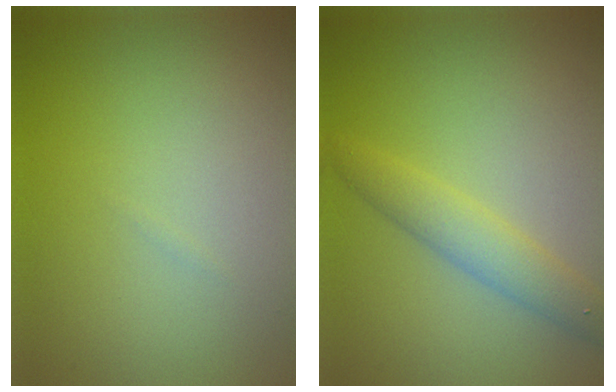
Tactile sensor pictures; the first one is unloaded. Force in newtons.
{"total": 3.0, "press": 3.0, "slide": 0.1}